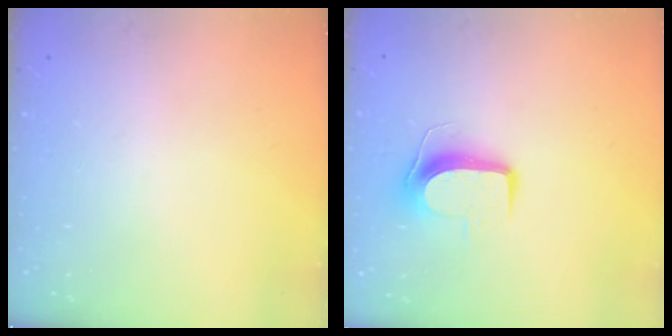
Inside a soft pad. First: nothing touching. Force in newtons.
{"total": 9.2, "press": 9.1, "slide": 0.9}